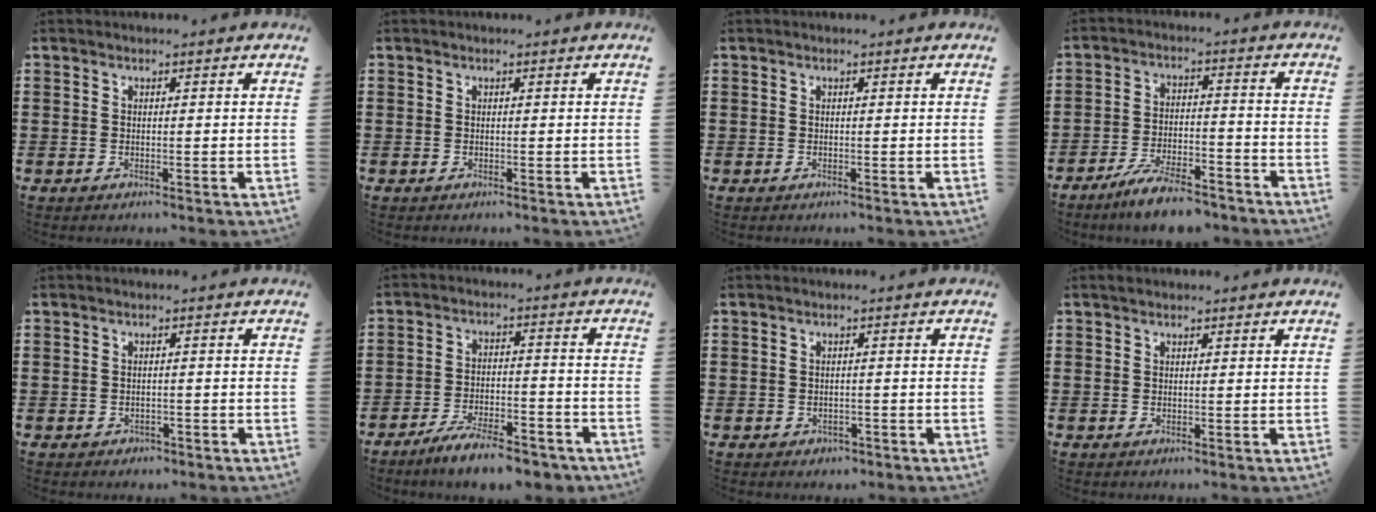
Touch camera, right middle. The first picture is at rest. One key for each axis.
{"total": 0.0}
{"total": 0.0}
{"total": 7.3, "fx": -6.3, "fy": 1.0, "fz": 3.4, "tx": -0.070, "ty": 0.000, "tz": -0.120}
{"total": 0.8, "fx": -0.7, "fy": 0.4, "fz": 0.0, "tx": -0.003, "ty": 0.000, "tz": -0.016}
{"total": 7.7, "fx": -6.8, "fy": 1.0, "fz": 3.6, "tx": -0.068, "ty": 0.004, "tz": -0.127}
{"total": 0.8, "fx": -0.6, "fy": 0.5, "fz": 0.0, "tx": -0.005, "ty": -0.001, "tz": -0.013}
{"total": 0.5, "fx": 0.4, "fy": 0.3, "fz": 0.1, "tx": -0.004, "ty": 0.002, "tz": 0.008}